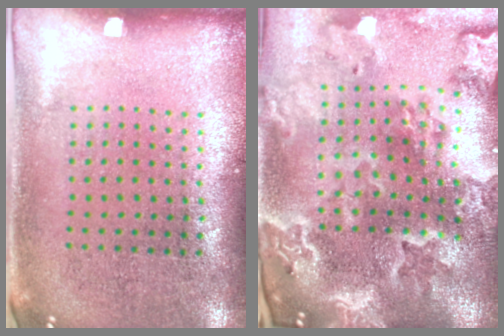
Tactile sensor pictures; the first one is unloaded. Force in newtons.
{"total": 4.5, "press": 3.7, "slide": 2.7}